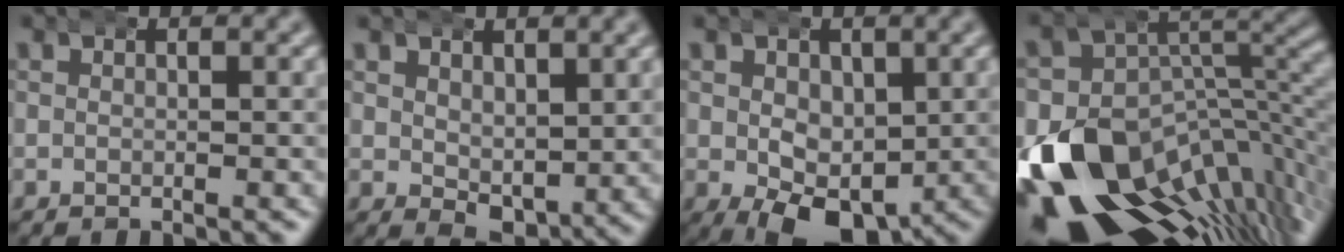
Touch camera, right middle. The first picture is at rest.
{"total": 3.1, "force": [0.6, 1.7, 2.6], "torque": [-0.036, -0.023, 0.021]}
{"total": 6.4, "force": [-2.0, 3.9, 4.7], "torque": [-0.082, -0.044, -0.010]}
{"total": 17.8, "force": [-8.0, 10.9, 11.5], "torque": [-0.171, -0.049, -0.109]}